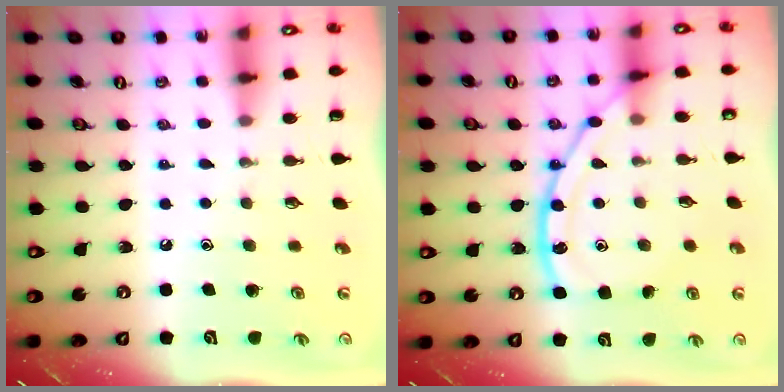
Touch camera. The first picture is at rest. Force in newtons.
{"total": 12.7, "press": 12.7, "slide": 0.2}